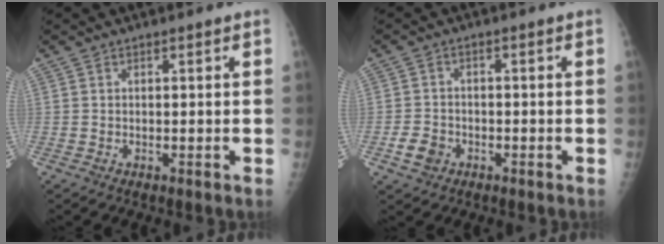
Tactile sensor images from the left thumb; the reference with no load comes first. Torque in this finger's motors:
{"motor_torque": [-0.28, 0.44, 0.18, 0.10, 0.00]}